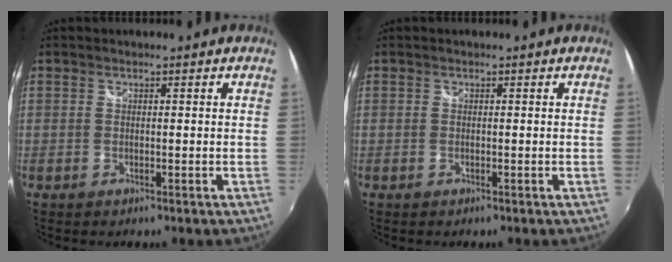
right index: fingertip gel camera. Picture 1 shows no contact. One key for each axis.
{"total": 0.0}